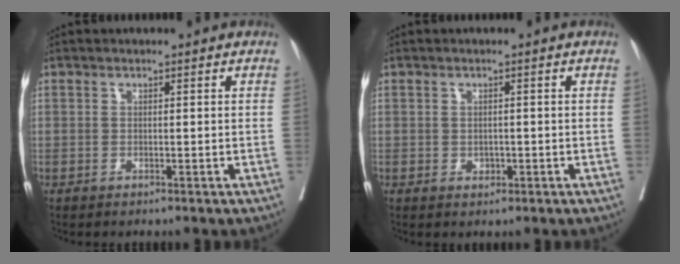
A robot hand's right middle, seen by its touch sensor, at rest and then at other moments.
{"total": 1.2, "force": [-0.4, 0.9, 0.7], "torque": [-0.008, 0.001, -0.003]}